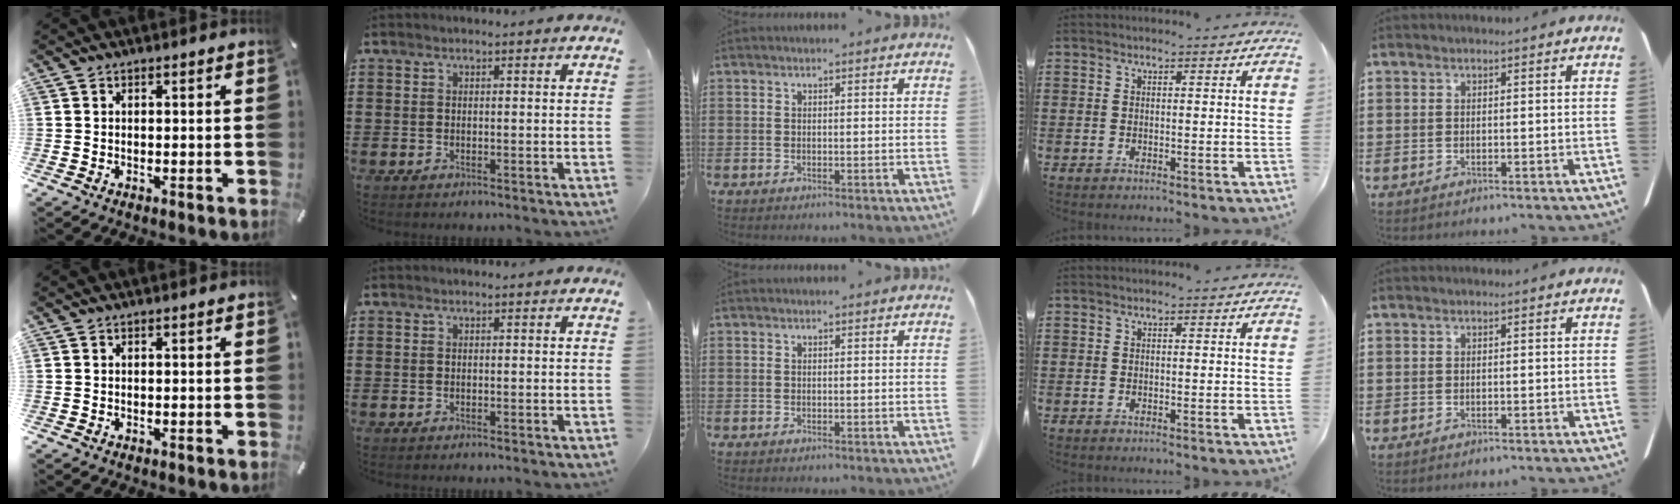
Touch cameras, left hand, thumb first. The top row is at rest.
{}